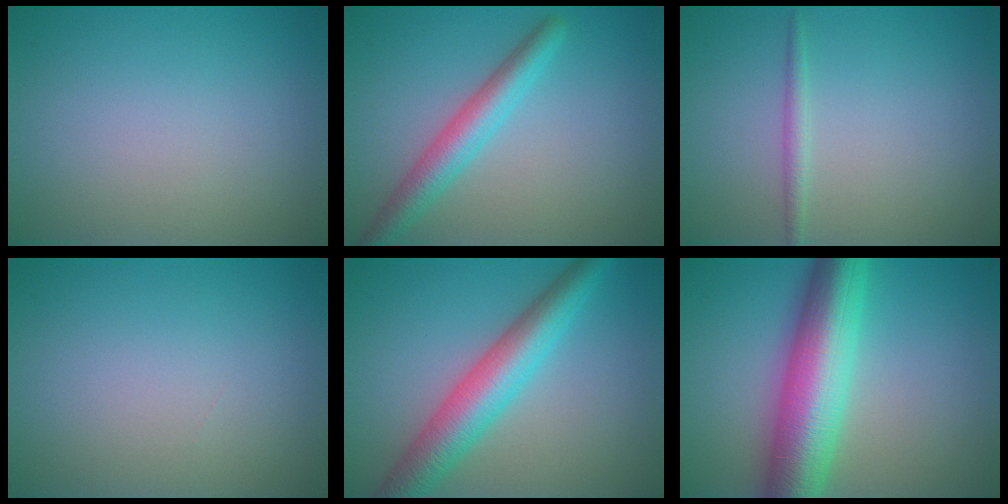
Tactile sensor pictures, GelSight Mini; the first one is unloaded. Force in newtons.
{"total": 3.8, "press": 3.8, "slide": 0.1}
{"total": 1.2, "press": 1.2, "slide": 0.0}
{"total": 0.0}
{"total": 6.4, "press": 6.4, "slide": 0.1}
{"total": 10.2, "press": 10.2, "slide": 0.1}